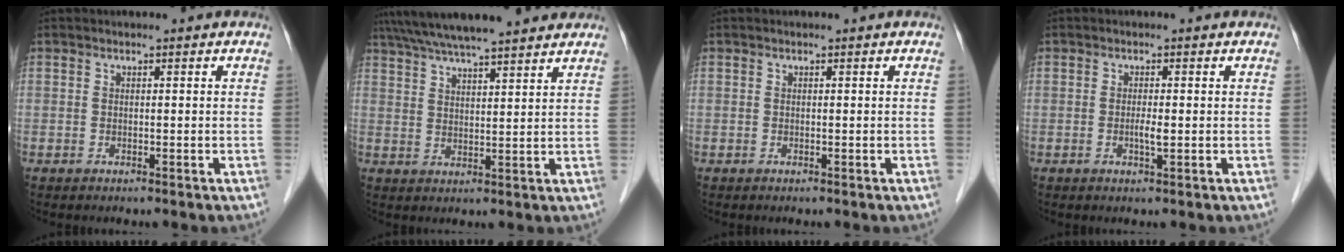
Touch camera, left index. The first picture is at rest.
{"total": 17.2, "force": [15.0, 1.7, 8.2], "torque": [-0.144, 0.045, 0.223]}
{"total": 0.0}
{"total": 1.5, "force": [-0.3, 0.1, 1.5], "torque": [-0.029, -0.003, -0.003]}